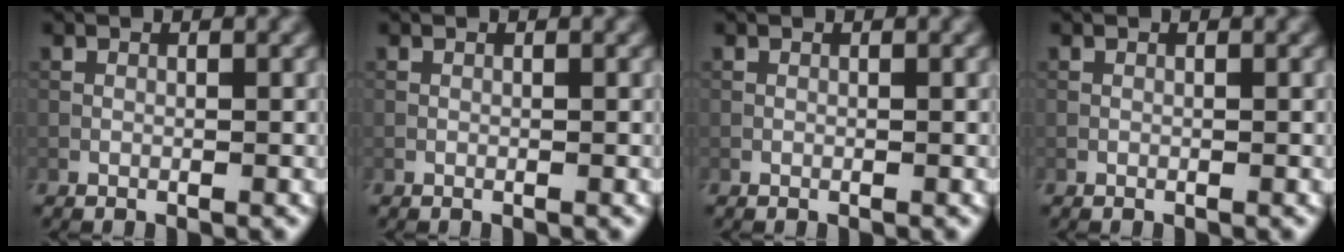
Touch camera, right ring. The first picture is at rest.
{"total": 0.0}
{"total": 0.0}
{"total": 0.0}